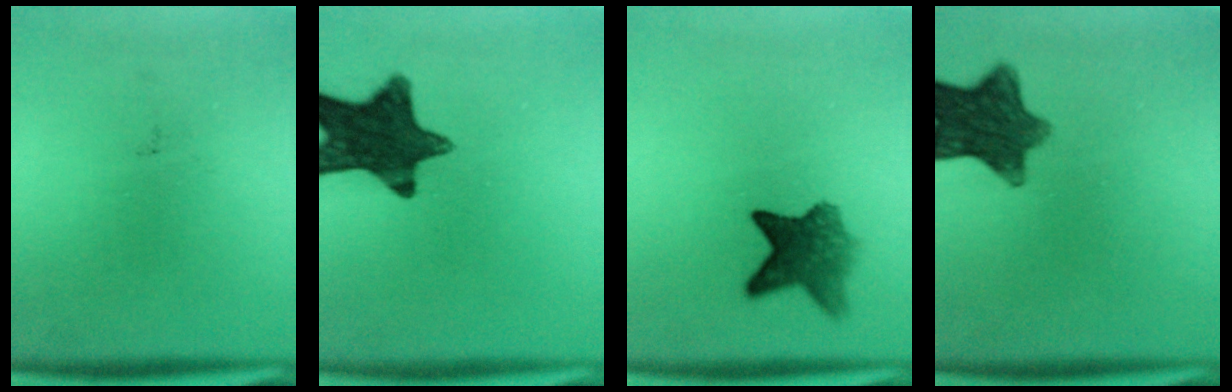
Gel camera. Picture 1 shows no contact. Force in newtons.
{"total": 14.0}
{"total": 7.0}
{"total": 10.2}